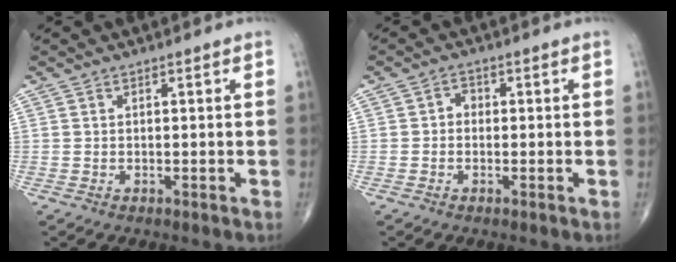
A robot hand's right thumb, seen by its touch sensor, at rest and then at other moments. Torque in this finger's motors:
{"motor_torque": [0.07, 0.26, 0.19, 0.14, -0.01]}